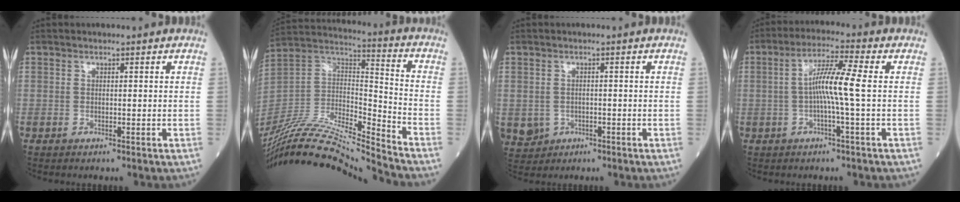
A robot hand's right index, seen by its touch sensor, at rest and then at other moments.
{"total": 20.6, "force": [-19.2, -0.5, 7.4], "torque": [-0.155, 0.022, -0.346]}
{"total": 6.1, "force": [-1.9, 5.5, 1.6], "torque": [-0.044, -0.001, -0.020]}
{"total": 6.9, "force": [-0.2, -0.7, 6.9], "torque": [-0.130, 0.012, -0.009]}